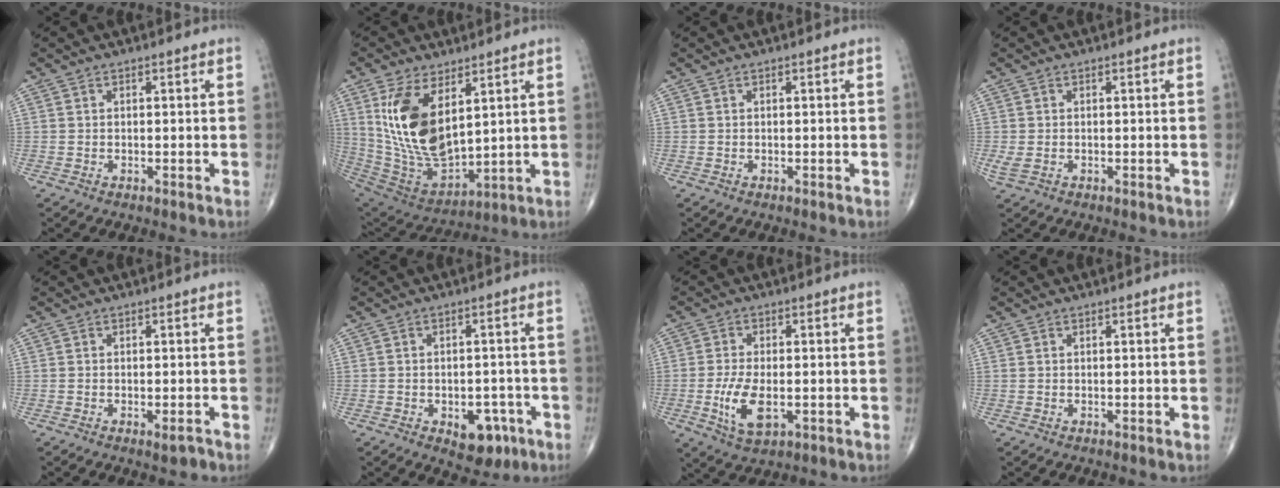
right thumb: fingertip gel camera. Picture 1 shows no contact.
{"total": 17.7, "force": [5.9, 8.9, 14.1], "torque": [-0.258, -0.028, 0.136]}
{"total": 0.0}
{"total": 1.7, "force": [-0.2, 1.1, 1.3], "torque": [-0.040, 0.004, -0.001]}
{"total": 1.9, "force": [-1.1, 0.6, 1.4], "torque": [-0.016, 0.000, -0.015]}
{"total": 7.2, "force": [-3.2, 4.4, 4.7], "torque": [-0.030, 0.020, -0.033]}
{"total": 7.8, "force": [-1.9, 3.8, 6.5], "torque": [-0.128, -0.004, -0.029]}
{"total": 0.0}